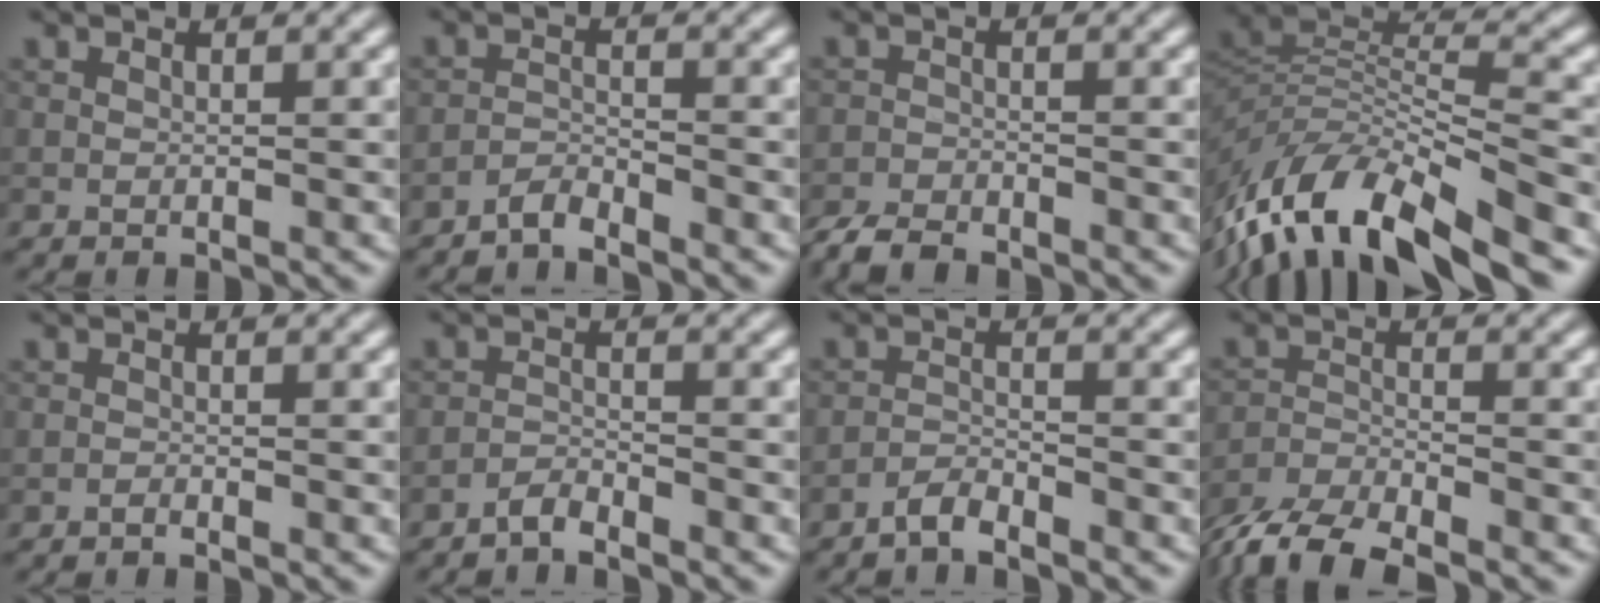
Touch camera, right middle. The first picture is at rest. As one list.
[{"total": 2.0, "force": [-2.0, -0.1, 0.0], "torque": [-0.001, 0.013, -0.037]}, {"total": 3.4, "force": [-3.3, 0.6, 0.6], "torque": [-0.017, -0.001, -0.061]}, {"total": 11.2, "force": [-7.9, 3.3, 7.2], "torque": [-0.142, 0.025, -0.138]}, {"total": 0.6, "force": [-0.6, -0.1, -0.1], "torque": [0.001, 0.012, -0.009]}, {"total": 1.6, "force": [-1.6, -0.2, 0.0], "torque": [-0.001, 0.013, -0.031]}, {"total": 1.9, "force": [-1.9, -0.1, 0.2], "torque": [-0.006, 0.013, -0.036]}, {"total": 6.5, "force": [-5.8, 1.6, 2.5], "torque": [-0.051, -0.005, -0.102]}]